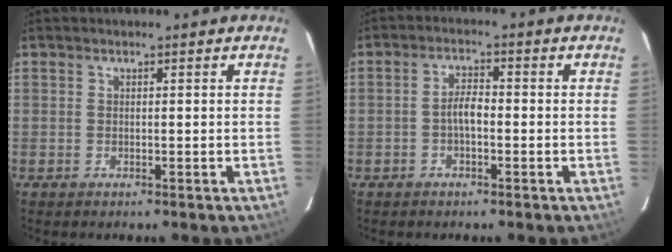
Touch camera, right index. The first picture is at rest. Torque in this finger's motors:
{"motor_torque": [0.09, -0.05, 0.10, 0.06]}